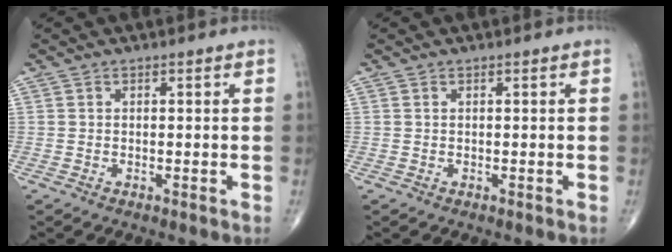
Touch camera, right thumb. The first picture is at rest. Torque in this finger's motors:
{"motor_torque": [-0.28, 0.28, -0.05, -0.11, -0.02]}